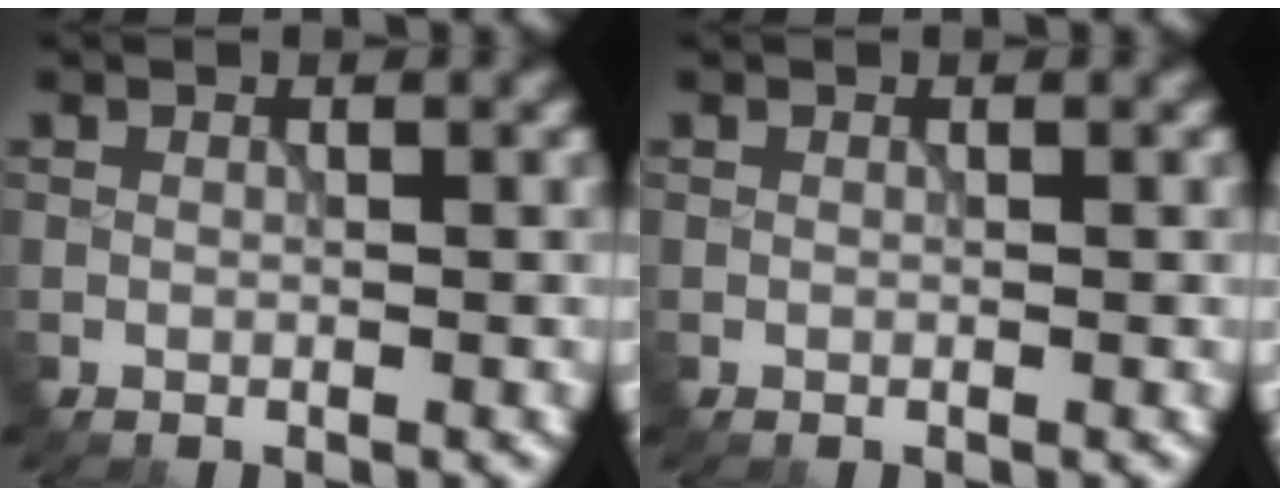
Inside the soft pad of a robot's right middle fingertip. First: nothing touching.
{"total": 0.0}